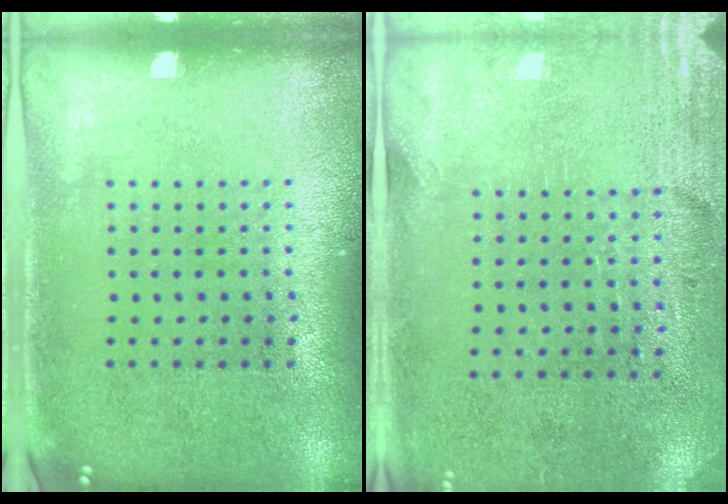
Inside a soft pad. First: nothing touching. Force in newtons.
{"total": 2.8, "press": 2.5, "slide": 1.4}